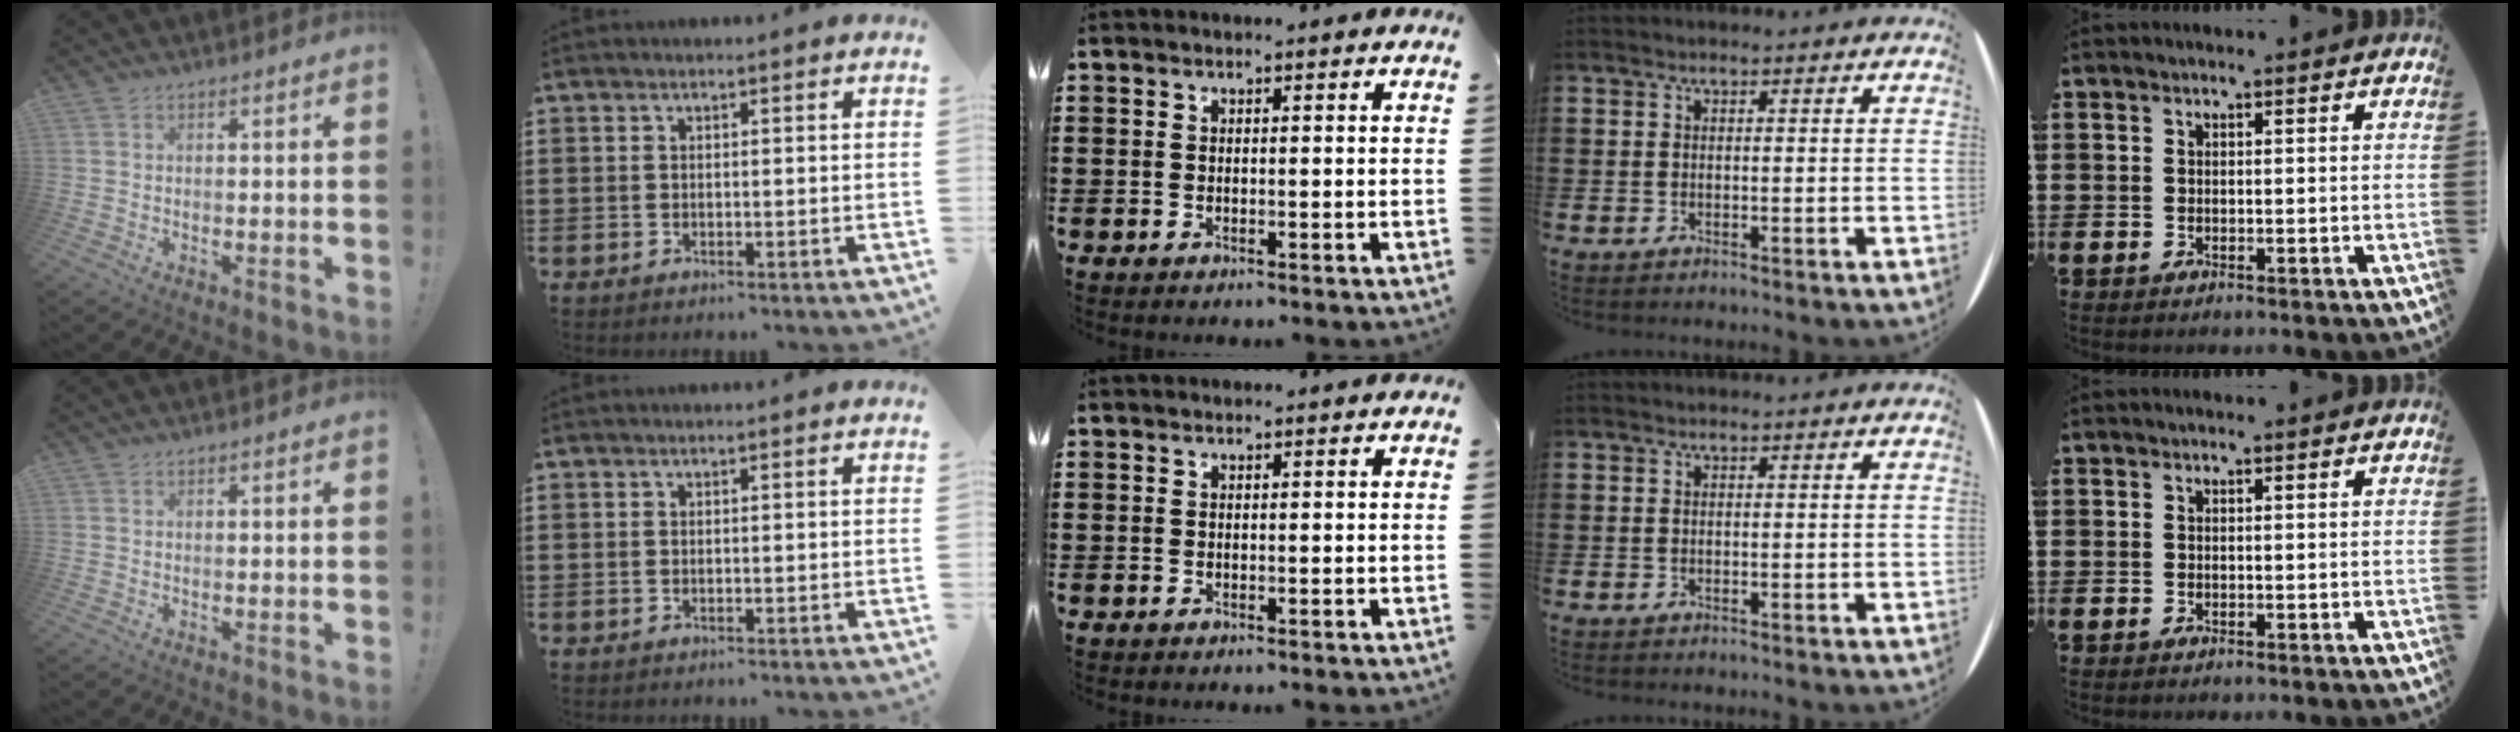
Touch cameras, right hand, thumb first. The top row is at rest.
{}